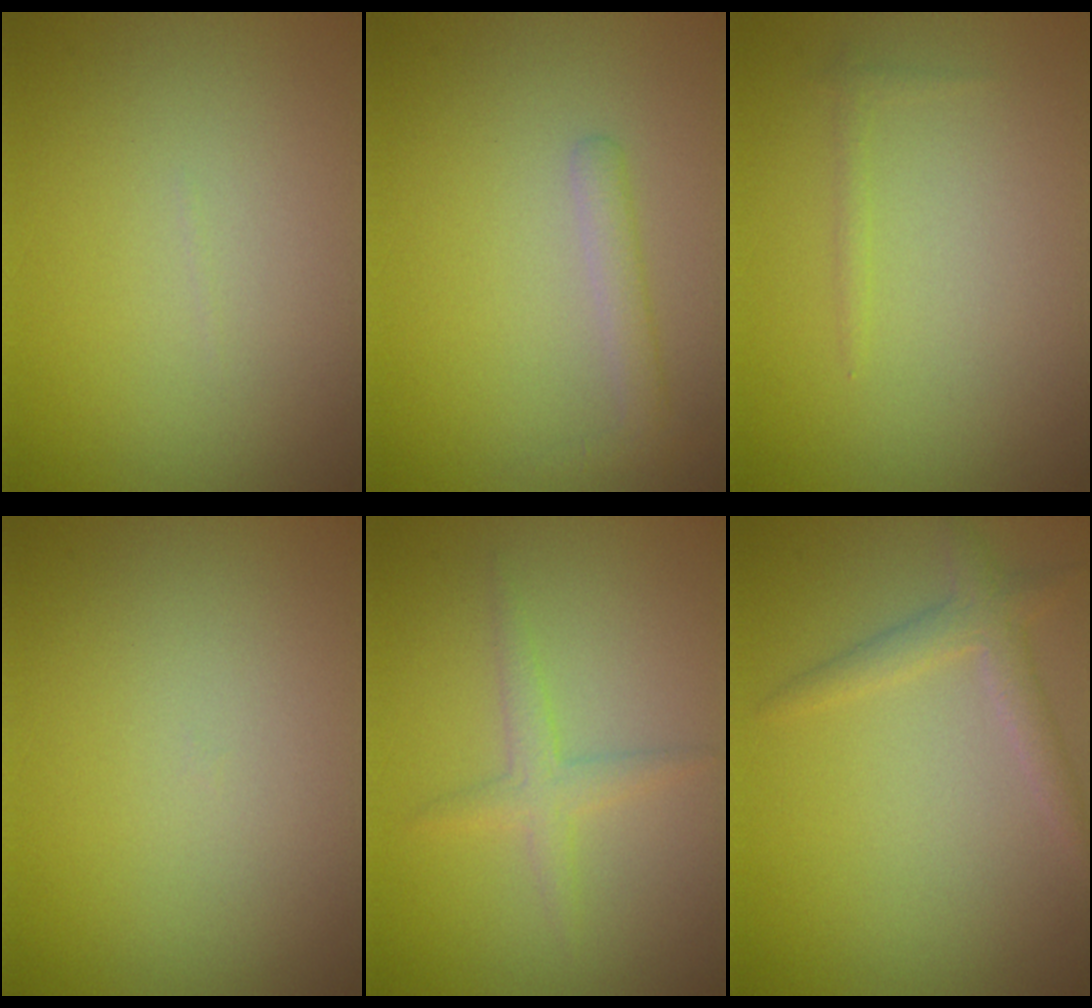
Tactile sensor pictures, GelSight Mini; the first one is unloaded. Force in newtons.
{"total": 1.6, "press": 1.6, "slide": 0.1}
{"total": 0.6, "press": 0.6, "slide": 0.1}
{"total": 0.0}
{"total": 1.8, "press": 1.8, "slide": 0.1}
{"total": 2.1, "press": 2.1, "slide": 0.0}